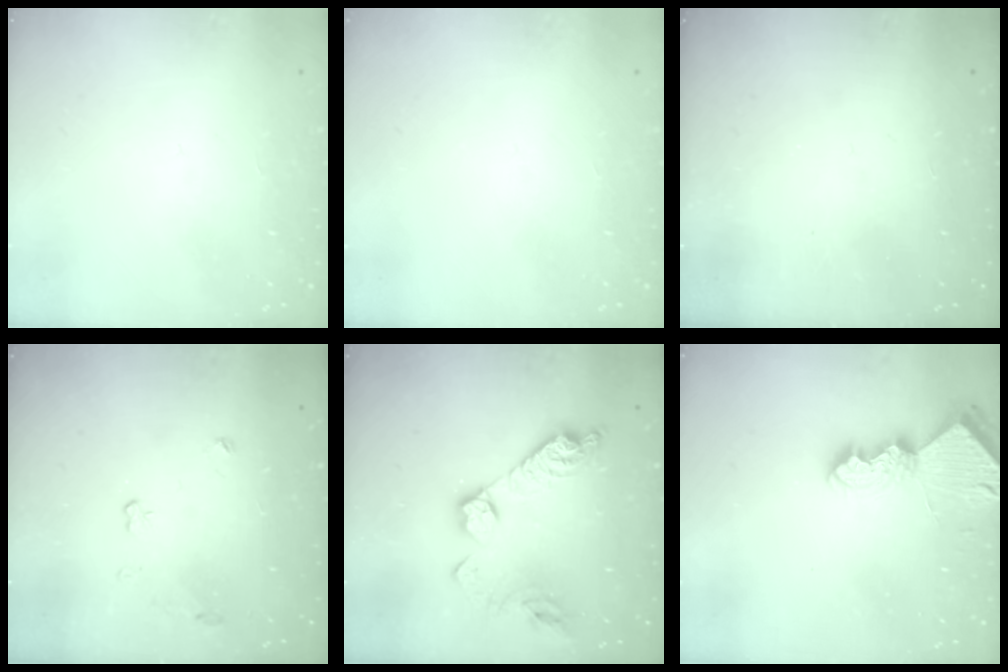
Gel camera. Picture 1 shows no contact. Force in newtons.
{"total": 0.0}
{"total": 0.0}
{"total": 3.7, "press": 3.7, "slide": 0.5}
{"total": 14.7, "press": 14.6, "slide": 1.1}
{"total": 7.8, "press": 7.7, "slide": 0.7}